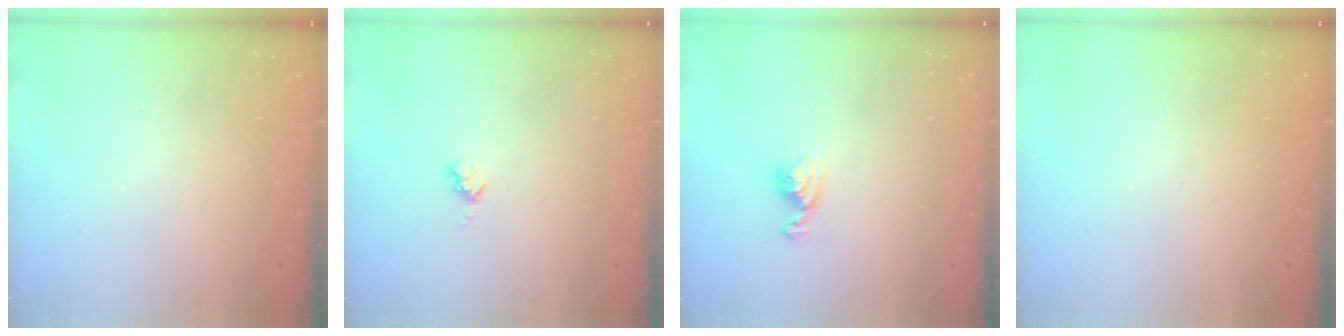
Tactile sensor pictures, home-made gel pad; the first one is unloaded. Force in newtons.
{"total": 3.0, "press": 3.0, "slide": 0.3}
{"total": 6.9, "press": 6.9, "slide": 0.7}
{"total": 0.0}